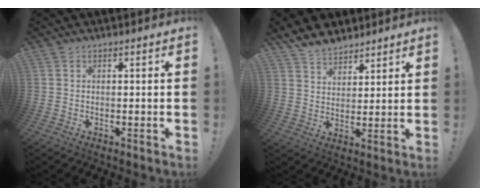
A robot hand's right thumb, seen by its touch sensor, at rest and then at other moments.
{"total": 7.8, "force": [6.8, 3.8, 1.0], "torque": [-0.032, -0.048, 0.134]}